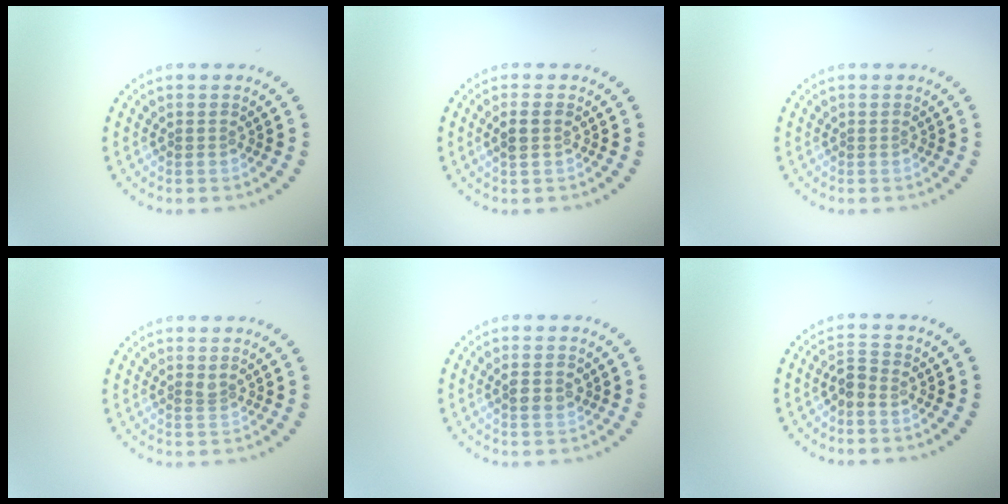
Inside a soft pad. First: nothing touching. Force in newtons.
{"total": 1.5, "press": 1.3, "slide": 0.6}
{"total": 0.0}
{"total": 0.8, "press": 0.5, "slide": 0.6}
{"total": 1.9, "press": 1.9, "slide": 0.3}
{"total": 1.4, "press": 1.3, "slide": 0.7}